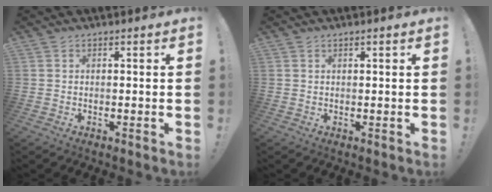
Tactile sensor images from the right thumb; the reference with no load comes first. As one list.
[{"total": 0.9, "force": [0.6, 0.1, 0.6], "torque": [-0.008, 0.000, 0.009]}]